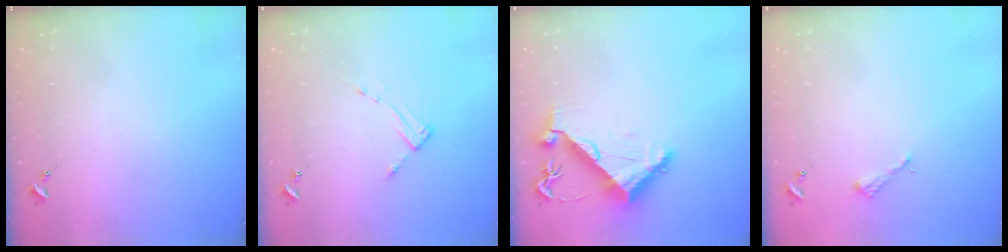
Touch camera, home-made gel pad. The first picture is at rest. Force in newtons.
{"total": 2.7, "press": 2.7, "slide": 0.4}
{"total": 8.5, "press": 8.4, "slide": 1.4}
{"total": 2.6, "press": 2.6, "slide": 0.3}